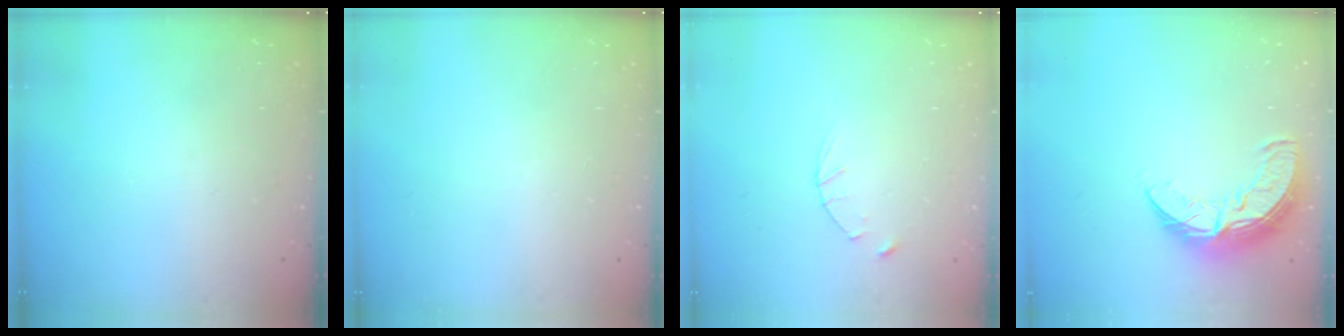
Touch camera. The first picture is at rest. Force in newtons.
{"total": 0.0}
{"total": 2.8, "press": 2.8, "slide": 0.4}
{"total": 12.2, "press": 12.2, "slide": 1.1}